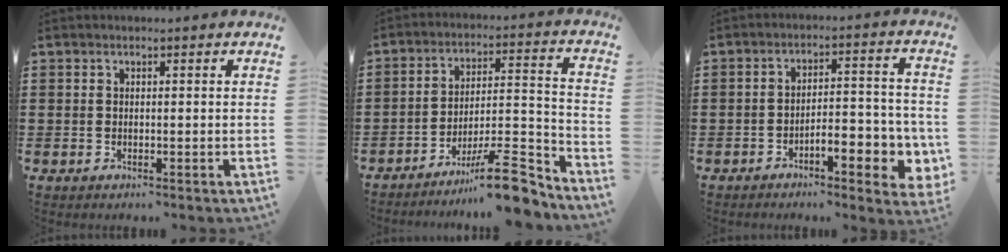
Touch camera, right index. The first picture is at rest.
{"total": 12.4, "force": [-9.7, 2.2, 7.4], "torque": [-0.091, 0.039, -0.174]}
{"total": 6.4, "force": [-3.4, 2.1, 5.0], "torque": [-0.065, -0.001, -0.061]}